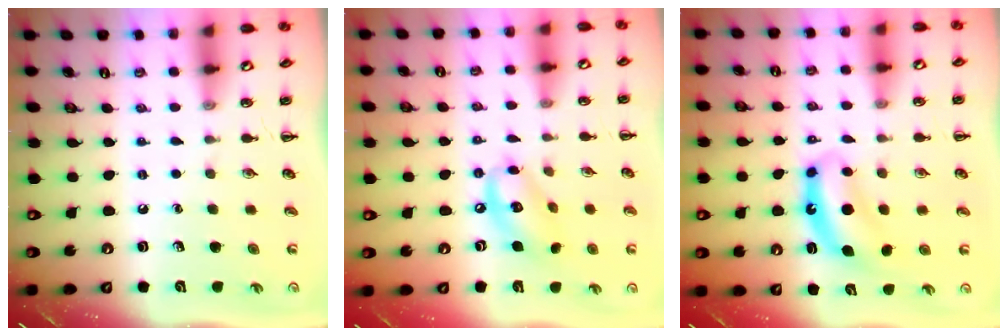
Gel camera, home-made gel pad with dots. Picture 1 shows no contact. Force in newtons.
{"total": 11.2, "press": 11.0, "slide": 2.3}
{"total": 8.2, "press": 8.0, "slide": 1.6}